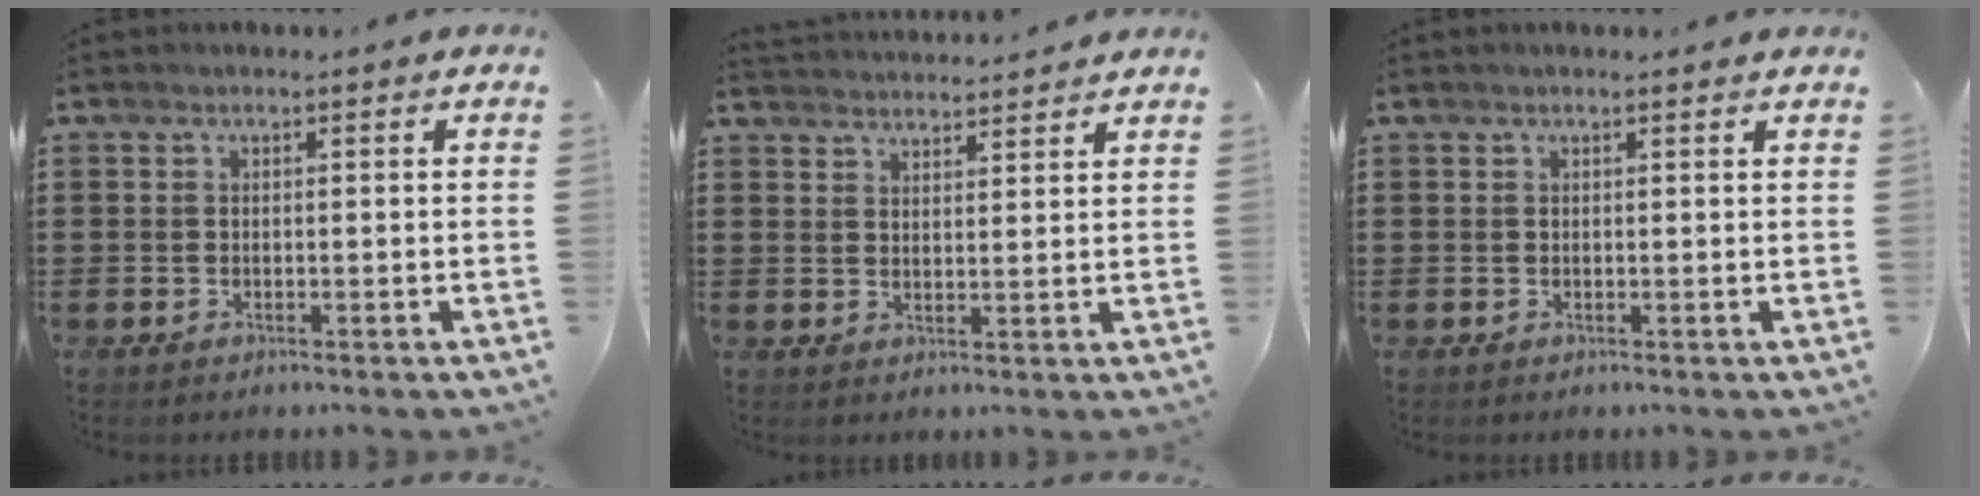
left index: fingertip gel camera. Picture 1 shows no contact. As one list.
[{"total": 3.0, "force": [2.9, 0.0, -0.2], "torque": [-0.004, -0.011, 0.055]}, {"total": 0.6, "force": [0.4, 0.0, 0.4], "torque": [-0.007, -0.001, 0.009]}]